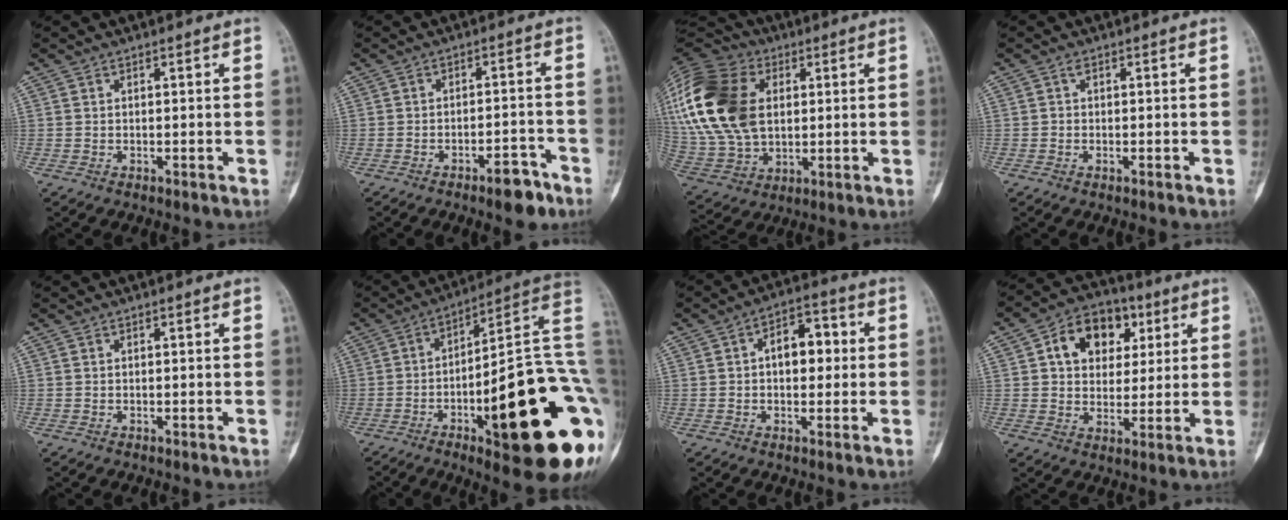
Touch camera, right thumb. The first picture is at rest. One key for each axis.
{"total": 5.6, "fx": -3.8, "fy": 2.0, "fz": 3.5, "tx": -0.041, "ty": 0.030, "tz": -0.050}
{"total": 29.2, "fx": 6.3, "fy": 20.1, "fz": 20.3, "tx": -0.459, "ty": 0.027, "tz": 0.125}
{"total": 0.6, "fx": 0.1, "fy": 0.5, "fz": 0.3, "tx": -0.003, "ty": 0.002, "tz": -0.003}
{"total": 0.0}
{"total": 30.2, "fx": -7.4, "fy": 7.6, "fz": 28.3, "tx": -0.322, "ty": 0.022, "tz": -0.101}
{"total": 8.2, "fx": 0.9, "fy": 5.0, "fz": 6.5, "tx": -0.065, "ty": 0.019, "tz": 0.007}
{"total": 13.0, "fx": 4.3, "fy": 9.6, "fz": 7.6, "tx": -0.076, "ty": 0.002, "tz": 0.065}